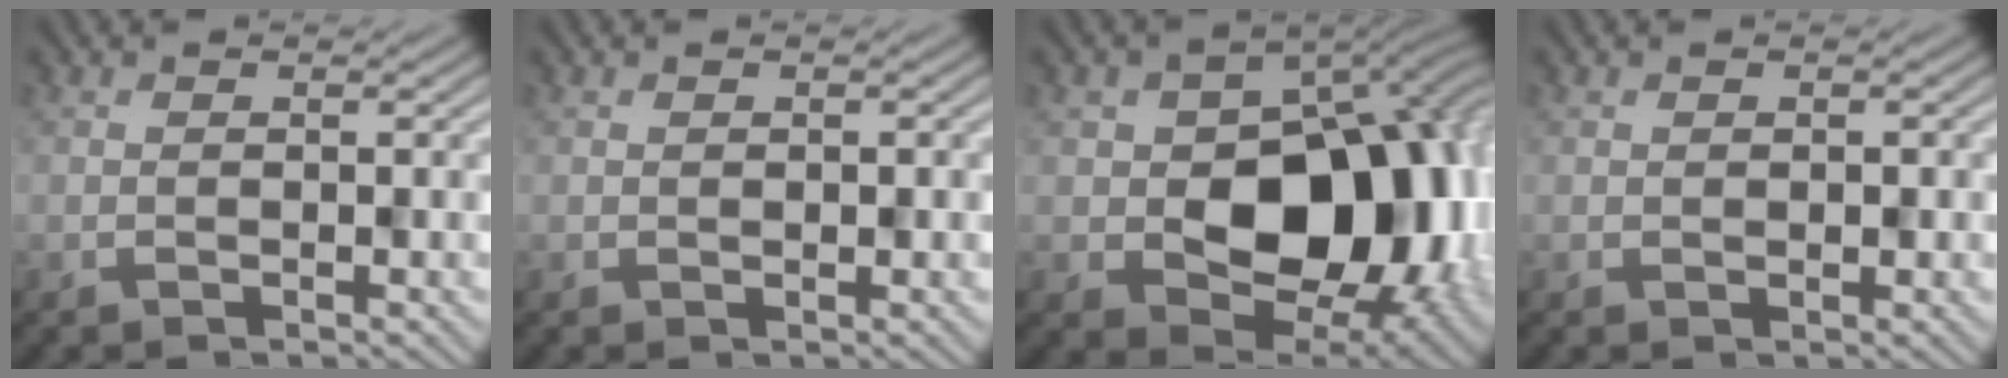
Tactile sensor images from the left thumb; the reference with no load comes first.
{"total": 1.1, "force": [0.0, 0.7, 0.8], "torque": [-0.010, -0.002, 0.005]}
{"total": 13.8, "force": [0.1, 9.6, 9.9], "torque": [-0.118, -0.004, 0.004]}
{"total": 1.4, "force": [0.1, 0.9, 1.0], "torque": [-0.010, 0.001, 0.008]}